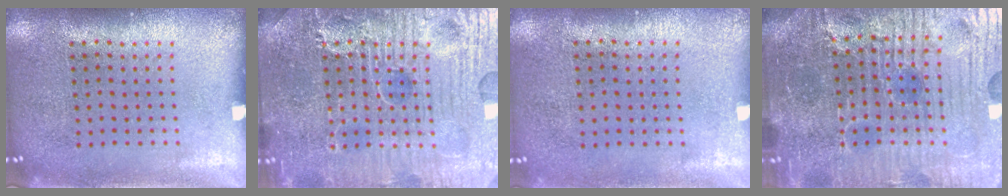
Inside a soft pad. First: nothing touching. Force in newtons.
{"total": 7.9, "press": 7.8, "slide": 0.9}
{"total": 0.0}
{"total": 6.3, "press": 5.8, "slide": 2.5}